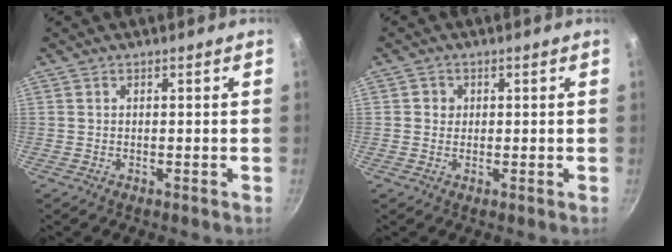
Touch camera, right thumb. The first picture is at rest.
{"total": 1.9, "force": [0.3, 1.8, 0.5], "torque": [0.001, 0.003, 0.002]}